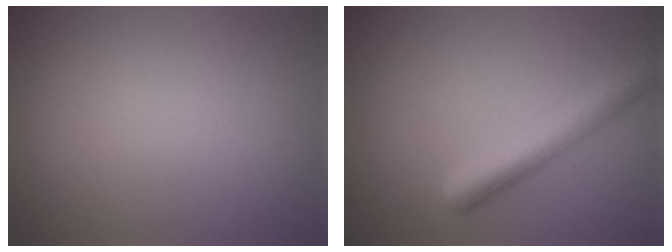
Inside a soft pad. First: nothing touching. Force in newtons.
{"total": 5.1, "press": 5.1, "slide": 0.2}